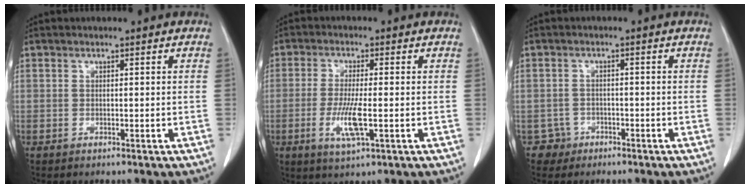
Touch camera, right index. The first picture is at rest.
{"total": 6.1, "force": [-1.6, 0.7, 5.9], "torque": [-0.122, -0.014, -0.028]}
{"total": 2.9, "force": [-1.6, 2.4, -0.7], "torque": [0.018, 0.014, -0.029]}